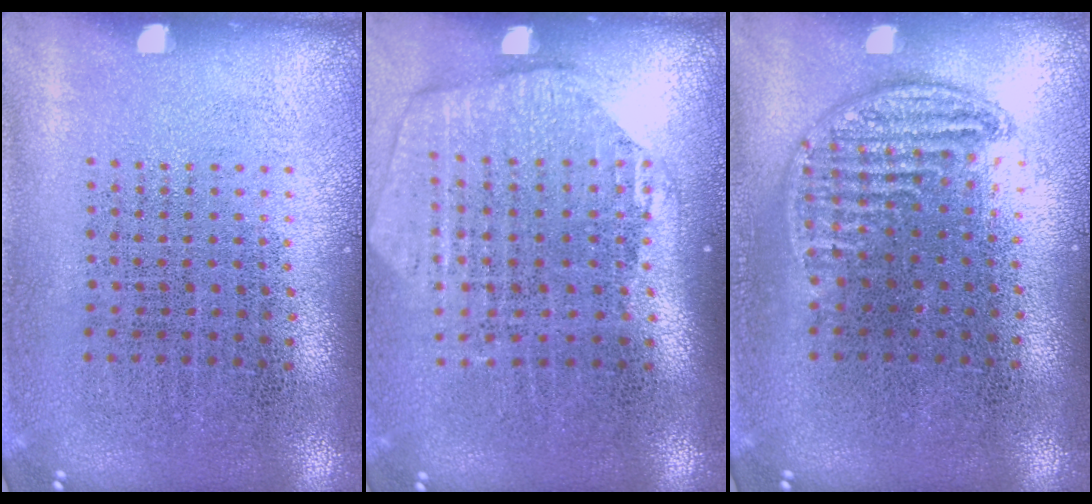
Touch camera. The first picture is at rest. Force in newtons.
{"total": 1.7, "press": 1.5, "slide": 0.8}
{"total": 0.8, "press": 0.8, "slide": 0.1}